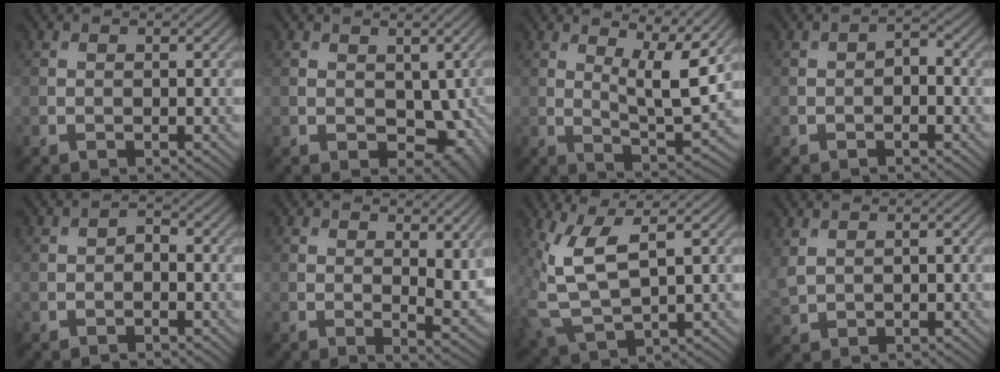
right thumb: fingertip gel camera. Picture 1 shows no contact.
{"total": 6.6, "force": [-0.6, 4.5, 4.7], "torque": [-0.073, -0.024, -0.001]}
{"total": 7.5, "force": [3.7, 1.6, 6.3], "torque": [-0.109, -0.003, 0.066]}
{"total": 1.5, "force": [-0.6, 0.9, 1.0], "torque": [-0.018, 0.003, -0.016]}
{"total": 1.2, "force": [-0.6, 0.8, 0.7], "torque": [-0.013, 0.004, -0.016]}
{"total": 5.0, "force": [1.5, 2.0, 4.3], "torque": [-0.066, -0.011, 0.027]}
{"total": 8.2, "force": [2.1, 3.3, 7.2], "torque": [-0.185, 0.002, 0.045]}
{"total": 2.6, "force": [1.3, 1.6, 1.6], "torque": [-0.054, 0.003, 0.031]}